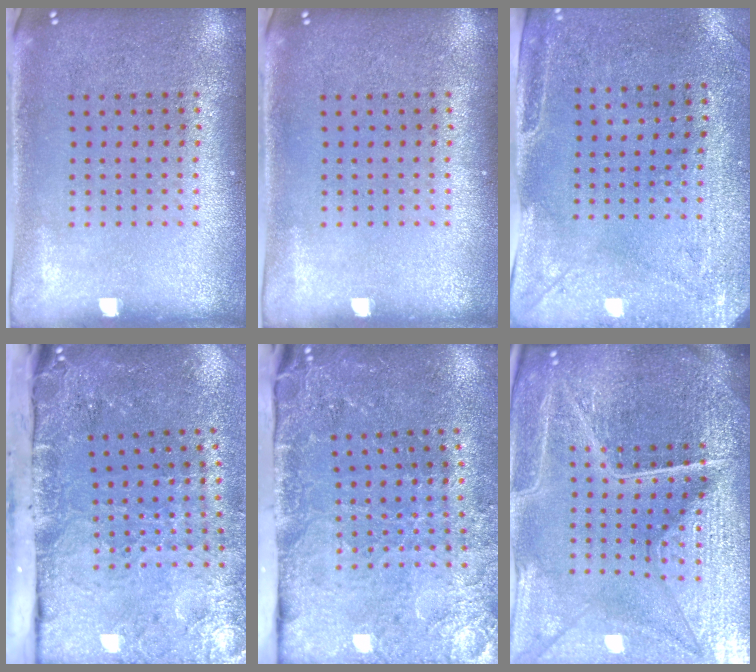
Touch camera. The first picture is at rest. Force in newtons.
{"total": 0.0}
{"total": 3.1, "press": 2.5, "slide": 1.8}
{"total": 4.8, "press": 3.7, "slide": 3.0}
{"total": 3.4, "press": 3.3, "slide": 0.9}
{"total": 6.3, "press": 5.6, "slide": 2.9}